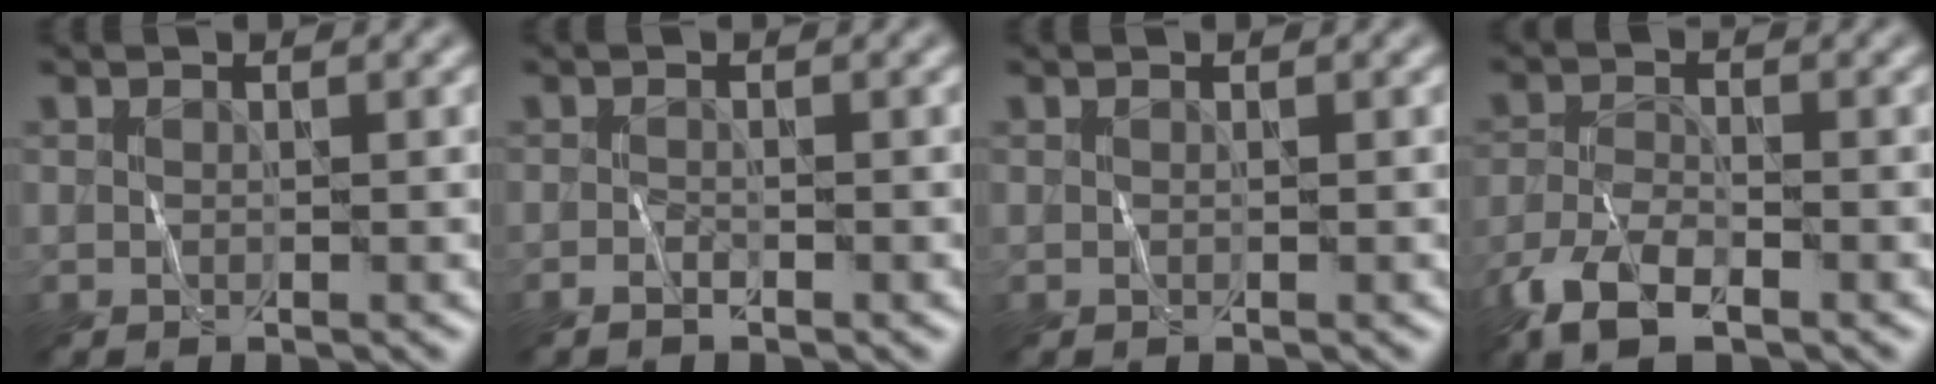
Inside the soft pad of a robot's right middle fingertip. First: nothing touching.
{"total": 0.9, "force": [-0.7, 0.3, 0.6], "torque": [-0.011, -0.001, -0.014]}
{"total": 0.0}
{"total": 5.9, "force": [-3.9, 2.4, 3.7], "torque": [-0.075, -0.010, -0.080]}